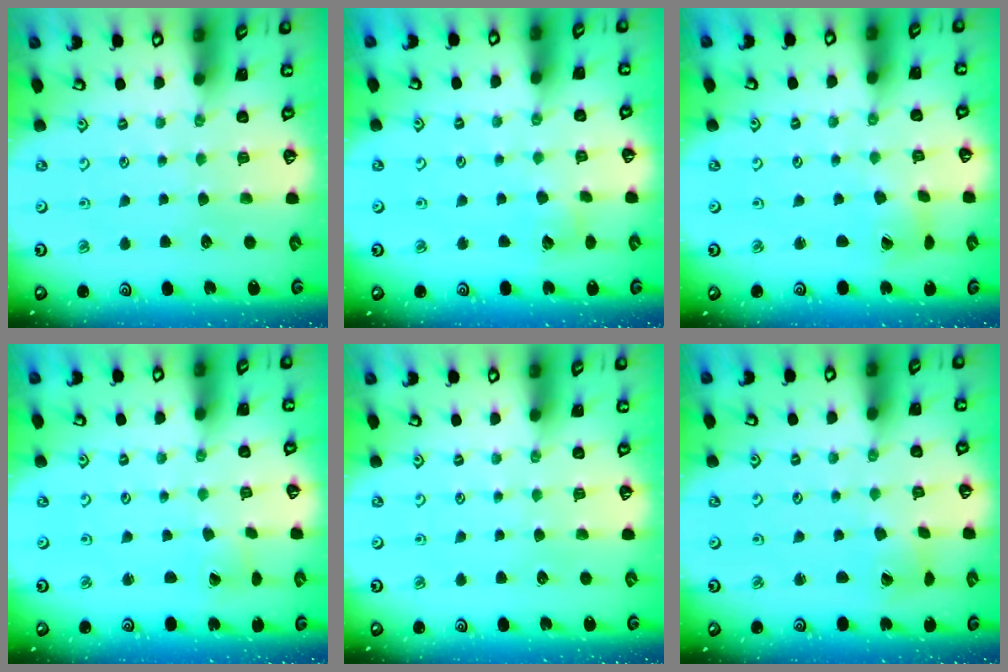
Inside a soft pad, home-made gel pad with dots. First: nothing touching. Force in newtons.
{"total": 2.9, "press": 2.9, "slide": 0.3}
{"total": 2.0, "press": 2.0, "slide": 0.4}
{"total": 1.0, "press": 1.0, "slide": 0.0}
{"total": 0.0}
{"total": 1.4, "press": 1.4, "slide": 0.2}